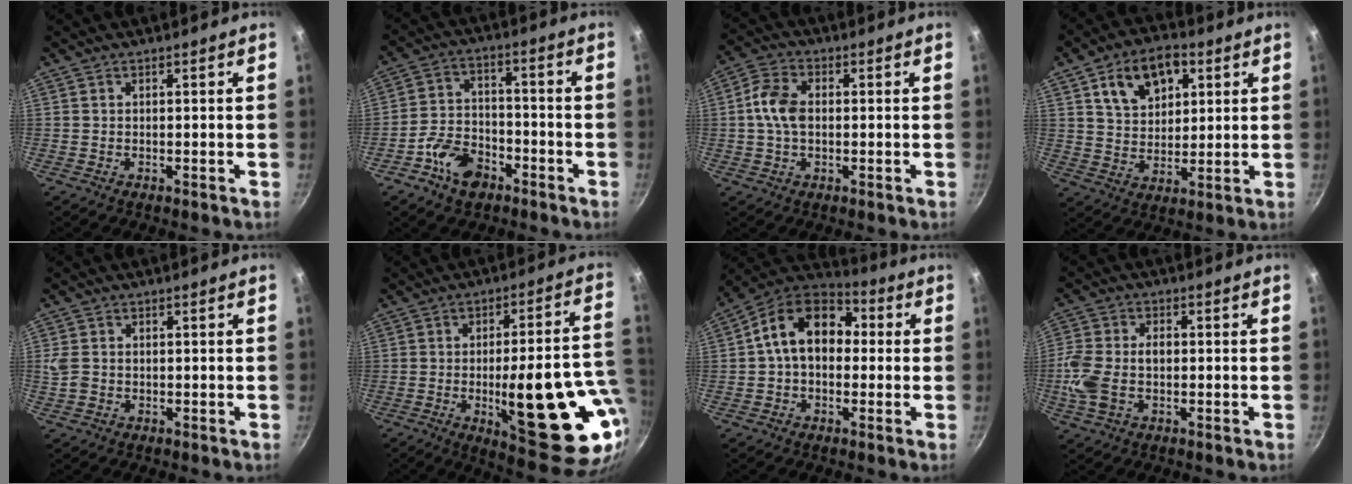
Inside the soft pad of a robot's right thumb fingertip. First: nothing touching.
{"total": 9.5, "force": [-5.4, 6.0, 5.1], "torque": [-0.072, 0.046, -0.104]}
{"total": 7.6, "force": [0.1, 5.1, 5.7], "torque": [-0.109, 0.017, -0.004]}
{"total": 12.9, "force": [5.2, 8.5, 8.2], "torque": [-0.102, -0.005, 0.087]}
{"total": 3.5, "force": [-0.4, 2.8, 2.0], "torque": [-0.044, 0.000, -0.007]}
{"total": 24.8, "force": [-5.2, 8.0, 22.9], "torque": [-0.272, 0.002, -0.058]}
{"total": 14.6, "force": [1.5, 10.4, 10.1], "torque": [-0.130, 0.035, 0.004]}
{"total": 9.7, "force": [-1.3, 6.1, 7.4], "torque": [-0.156, 0.011, -0.033]}